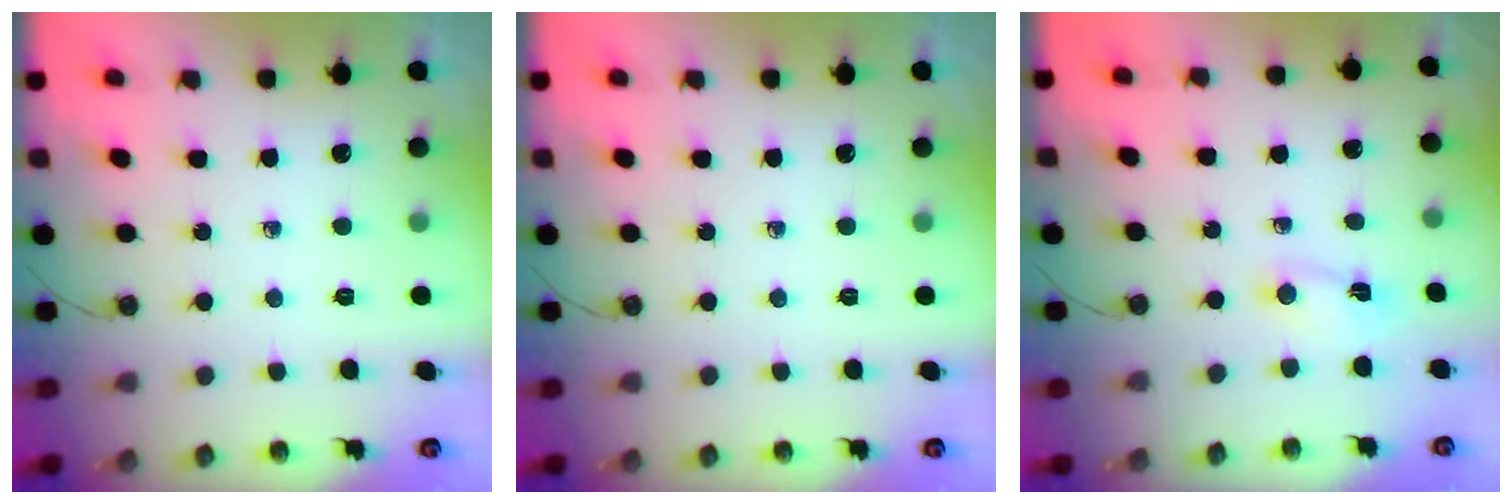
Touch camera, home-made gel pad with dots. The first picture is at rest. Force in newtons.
{"total": 0.0}
{"total": 1.4, "press": 1.4, "slide": 0.3}